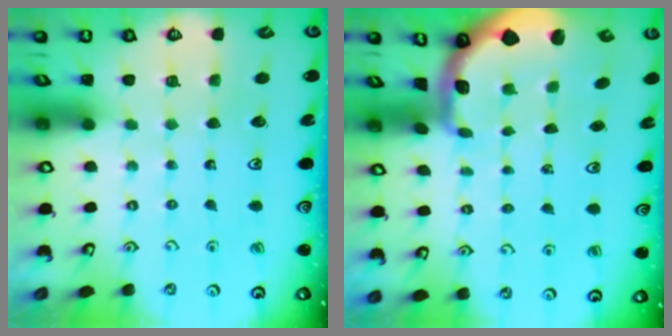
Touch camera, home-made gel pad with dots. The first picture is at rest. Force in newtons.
{"total": 1.7, "press": 1.7, "slide": 0.3}